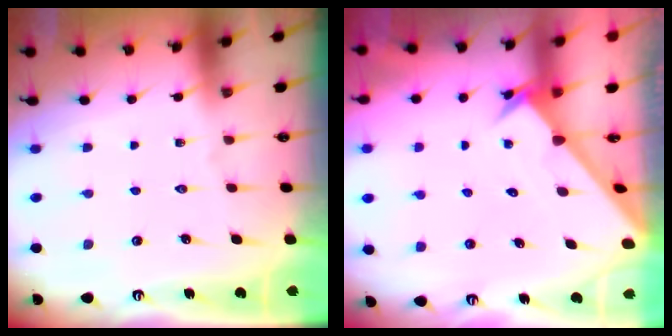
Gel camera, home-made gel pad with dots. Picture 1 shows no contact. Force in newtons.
{"total": 2.6, "press": 2.6, "slide": 0.2}